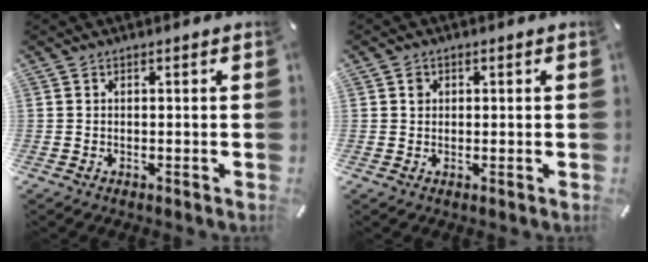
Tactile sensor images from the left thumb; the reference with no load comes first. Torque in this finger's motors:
{"motor_torque": [0.09, 0.28, 0.15, -0.35, 0.00]}